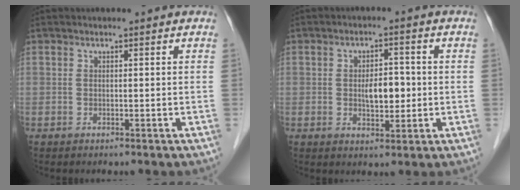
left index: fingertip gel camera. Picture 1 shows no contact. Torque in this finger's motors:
{"motor_torque": [0.28, 0.18, 0.11, 0.06]}